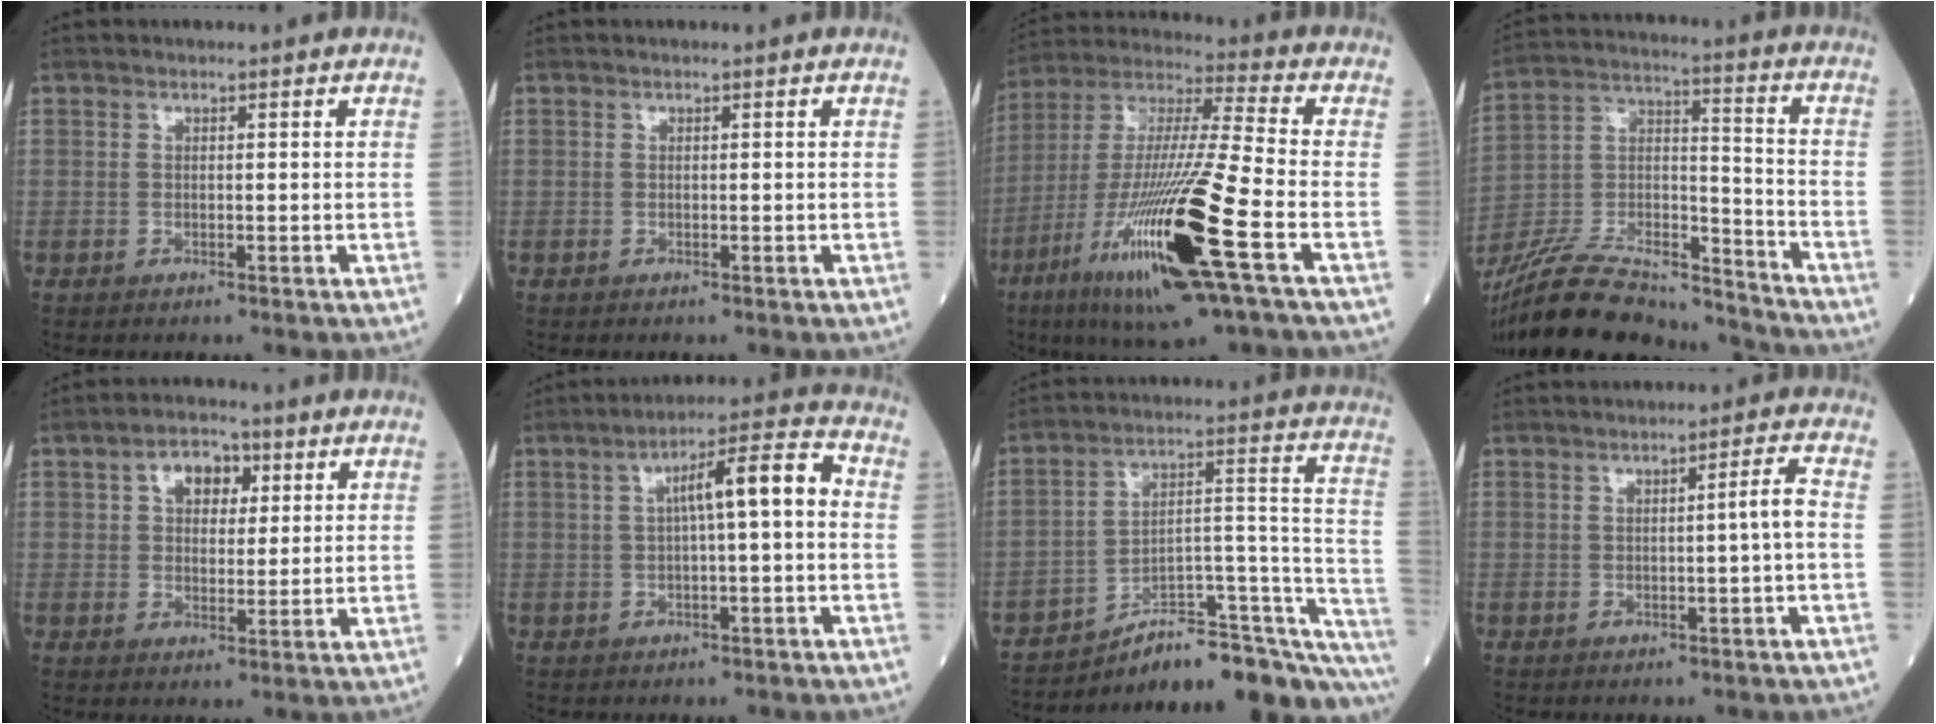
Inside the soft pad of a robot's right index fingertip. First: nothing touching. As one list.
[{"total": 0.0}, {"total": 22.7, "force": [-8.9, 1.0, 20.8], "torque": [-0.421, -0.039, -0.166]}, {"total": 22.9, "force": [-21.0, 4.3, 8.0], "torque": [-0.185, 0.005, -0.359]}, {"total": 6.1, "force": [2.3, 3.8, 4.1], "torque": [-0.062, 0.019, 0.036]}, {"total": 8.4, "force": [0.8, 0.9, 8.3], "torque": [-0.131, 0.029, 0.009]}, {"total": 20.3, "force": [-16.8, 4.4, 10.5], "torque": [-0.072, 0.072, -0.231]}, {"total": 2.8, "force": [-0.3, -0.6, 2.7], "torque": [-0.039, 0.003, -0.003]}]